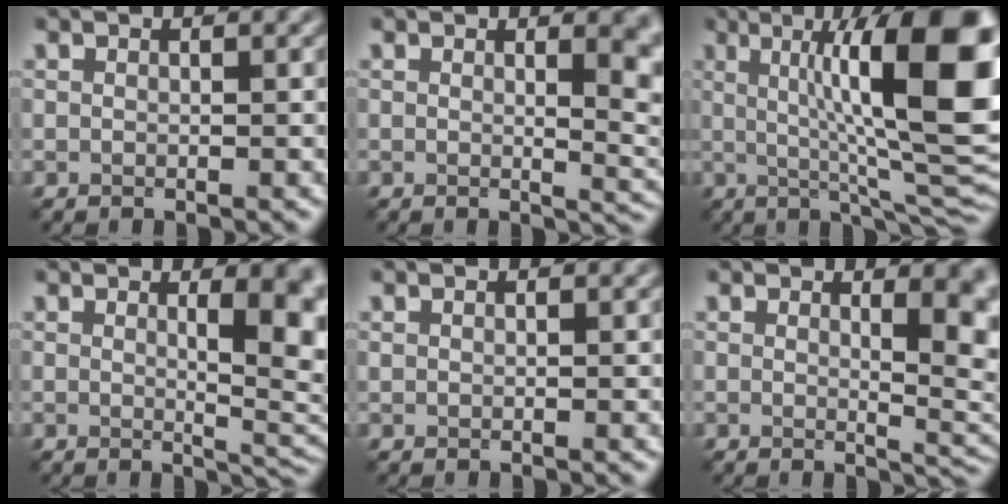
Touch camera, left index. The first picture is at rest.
{"total": 4.9, "force": [1.5, 1.9, 4.3], "torque": [-0.024, -0.006, 0.021]}
{"total": 14.9, "force": [2.6, 3.6, 14.3], "torque": [-0.173, 0.003, 0.038]}
{"total": 7.1, "force": [1.4, 2.5, 6.5], "torque": [-0.053, -0.007, 0.024]}
{"total": 0.0}
{"total": 6.2, "force": [1.5, 2.4, 5.5], "torque": [-0.042, -0.011, 0.030]}